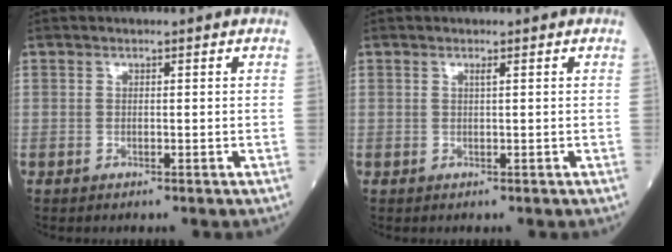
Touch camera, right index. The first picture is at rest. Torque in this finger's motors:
{"motor_torque": [0.05, 0.00, 0.08, 0.03]}